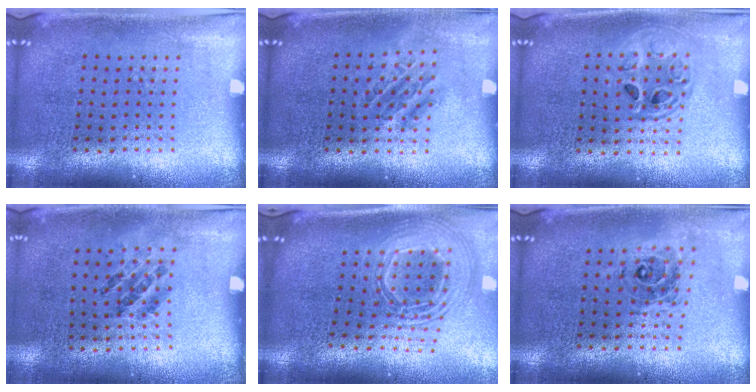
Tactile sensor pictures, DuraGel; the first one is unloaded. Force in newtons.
{"total": 1.1, "press": 1.0, "slide": 0.5}
{"total": 1.6, "press": 1.4, "slide": 0.7}
{"total": 1.2, "press": 0.7, "slide": 0.9}
{"total": 2.6, "press": 1.9, "slide": 1.8}
{"total": 0.6, "press": 0.6, "slide": 0.2}